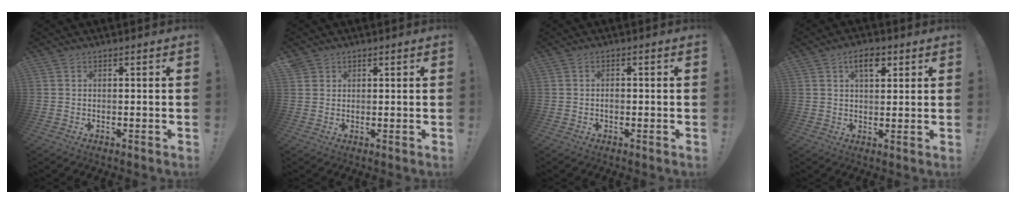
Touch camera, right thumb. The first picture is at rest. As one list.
[{"total": 1.9, "force": [1.5, 1.2, 0.2], "torque": [0.002, -0.009, 0.027]}, {"total": 1.2, "force": [-0.4, 0.9, 0.7], "torque": [-0.004, 0.001, -0.009]}, {"total": 6.2, "force": [3.0, 3.3, 4.4], "torque": [-0.054, -0.007, 0.048]}]